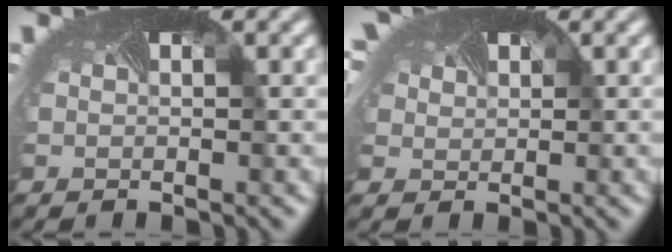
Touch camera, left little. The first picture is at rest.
{"total": 3.8, "force": [2.2, 2.5, 1.8], "torque": [-0.063, 0.002, 0.039]}